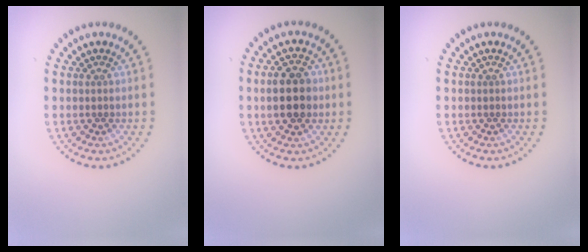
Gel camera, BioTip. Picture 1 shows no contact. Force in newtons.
{"total": 4.8, "press": 4.8, "slide": 0.2}
{"total": 0.0}